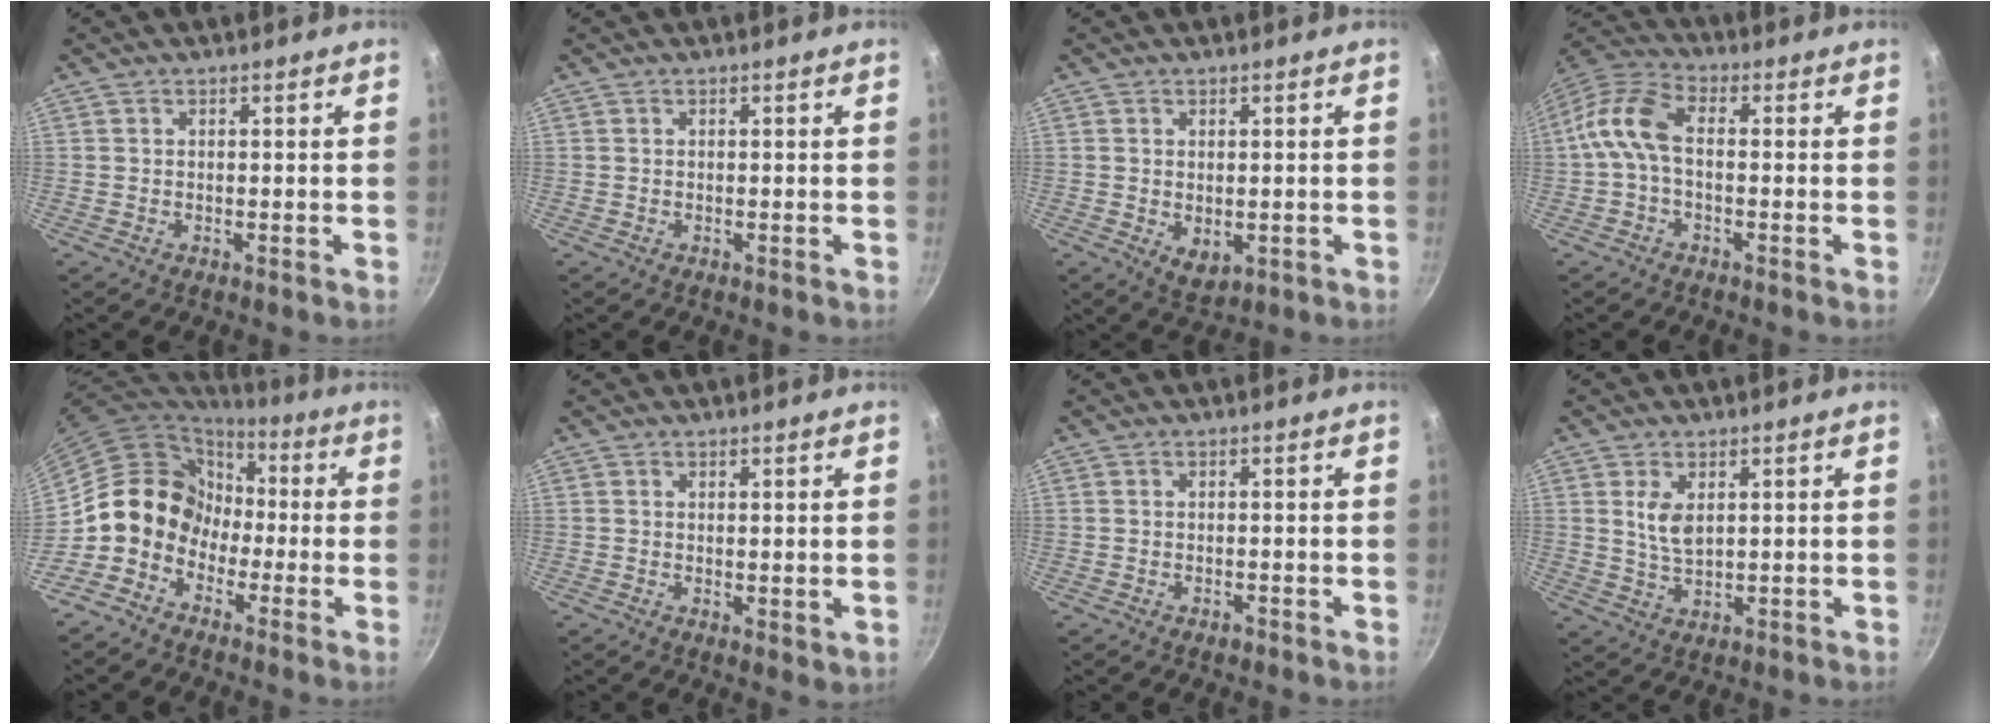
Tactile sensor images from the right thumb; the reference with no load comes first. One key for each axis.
{"total": 0.0}
{"total": 4.2, "fx": -0.2, "fy": 2.8, "fz": 3.1, "tx": -0.047, "ty": -0.015, "tz": 0.003}
{"total": 8.8, "fx": -0.9, "fy": 4.9, "fz": 7.2, "tx": -0.151, "ty": 0.035, "tz": -0.035}
{"total": 12.5, "fx": -2.9, "fy": 11.0, "fz": 5.1, "tx": -0.047, "ty": 0.052, "tz": -0.070}
{"total": 1.9, "fx": 1.0, "fy": 0.9, "fz": 1.4, "tx": -0.015, "ty": -0.016, "tz": 0.012}
{"total": 0.9, "fx": -0.5, "fy": 0.5, "fz": 0.4, "tx": -0.008, "ty": 0.004, "tz": -0.007}
{"total": 4.9, "fx": 1.6, "fy": 2.6, "fz": 3.8, "tx": -0.065, "ty": -0.018, "tz": 0.035}